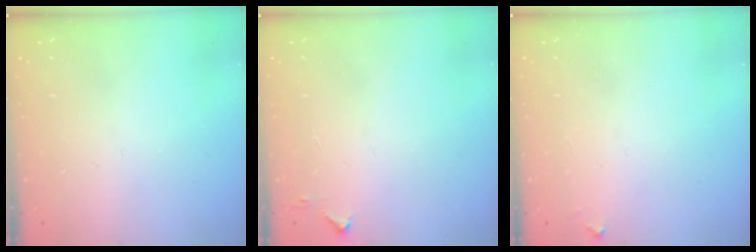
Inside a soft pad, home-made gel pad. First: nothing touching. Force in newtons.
{"total": 2.8, "press": 2.8, "slide": 0.4}
{"total": 3.5, "press": 3.5, "slide": 0.3}